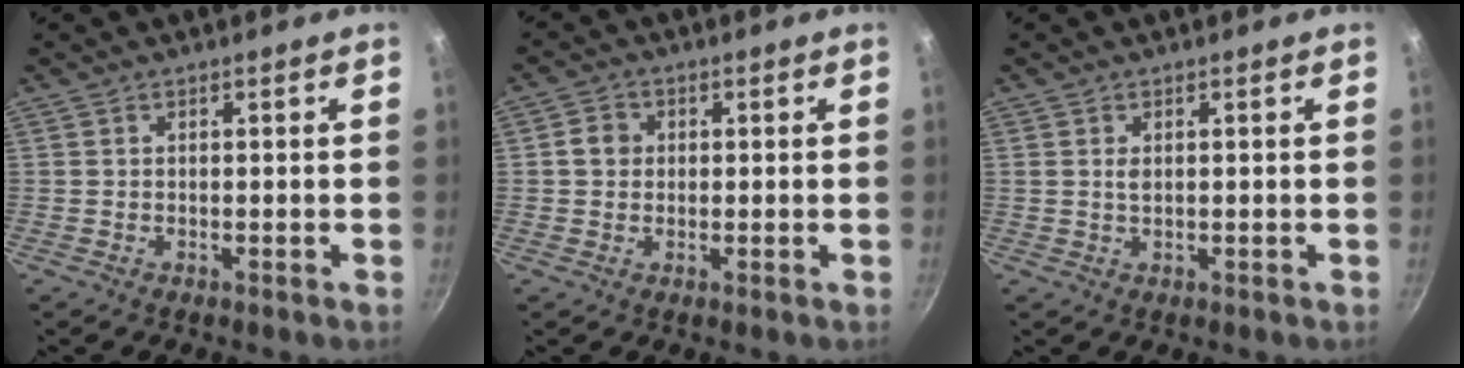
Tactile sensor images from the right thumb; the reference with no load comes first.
{"total": 3.3, "force": [0.3, 3.0, 1.4], "torque": [-0.008, 0.007, -0.001]}
{"total": 1.4, "force": [0.4, 0.8, 1.0], "torque": [-0.019, 0.001, 0.008]}